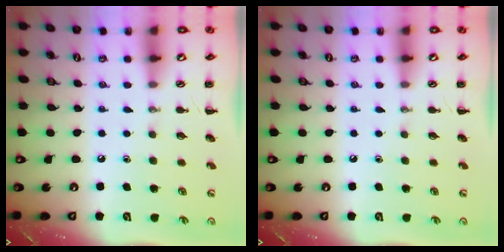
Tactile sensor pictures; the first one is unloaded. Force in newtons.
{"total": 0.0}